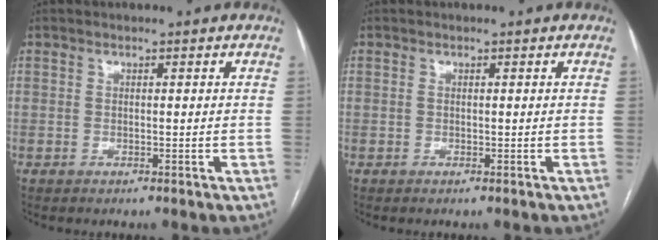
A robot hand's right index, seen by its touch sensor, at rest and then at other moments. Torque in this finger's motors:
{"motor_torque": [0.00, -0.06, 0.02, 0.01]}